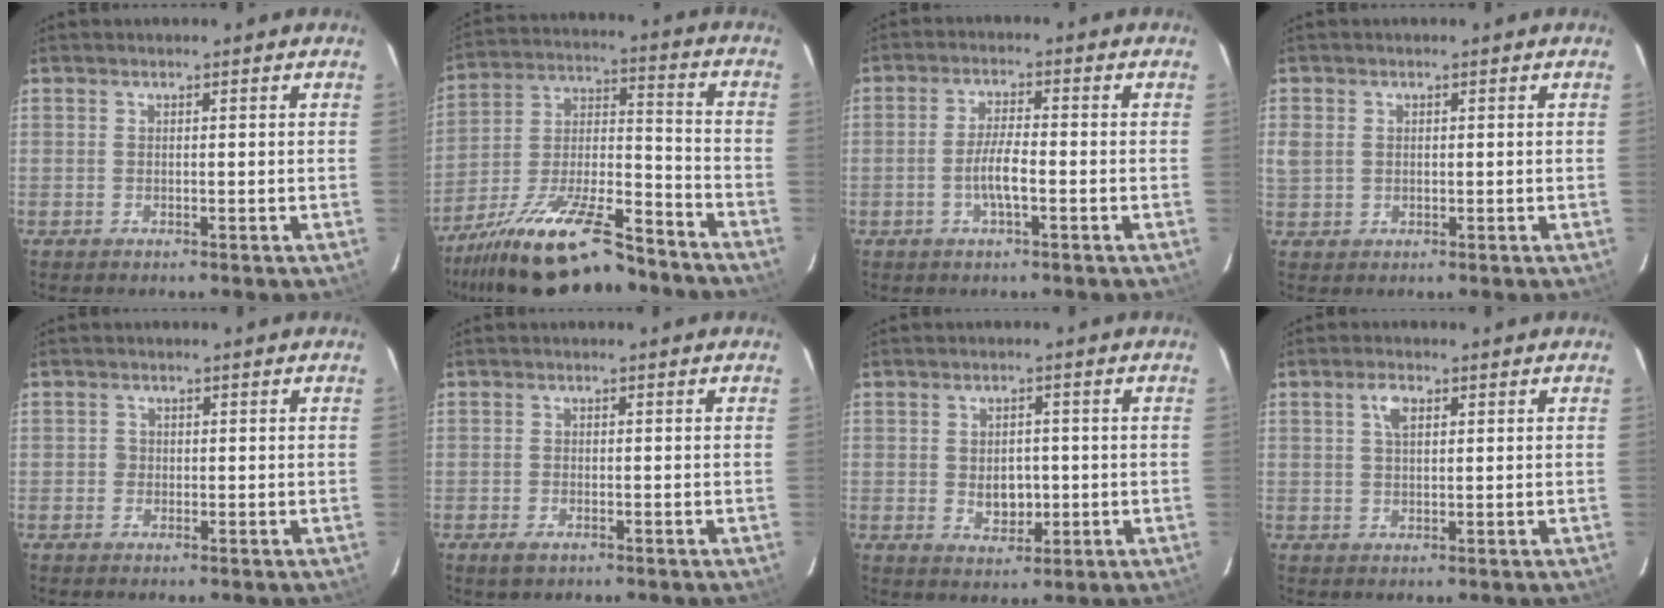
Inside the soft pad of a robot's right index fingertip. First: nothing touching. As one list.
[{"total": 22.0, "force": [-16.7, 6.2, 12.8], "torque": [-0.245, -0.016, -0.269]}, {"total": 5.0, "force": [-1.7, 0.9, 4.6], "torque": [-0.092, 0.002, -0.032]}, {"total": 3.3, "force": [0.8, 2.8, 1.6], "torque": [-0.032, 0.002, 0.022]}, {"total": 1.2, "force": [-0.3, 1.1, 0.0], "torque": [0.001, 0.002, -0.004]}, {"total": 2.4, "force": [-1.5, 1.2, 1.4], "torque": [-0.029, -0.005, -0.027]}, {"total": 4.9, "force": [-0.5, 3.6, 3.4], "torque": [-0.057, -0.001, 0.000]}, {"total": 3.0, "force": [1.2, 1.5, 2.4], "torque": [-0.046, 0.008, 0.023]}]